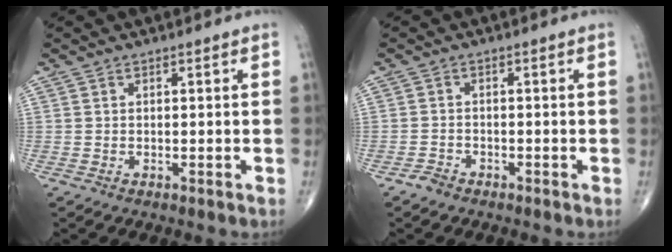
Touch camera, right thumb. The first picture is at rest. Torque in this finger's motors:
{"motor_torque": [0.30, -0.09, -0.06, -0.17, -0.02]}